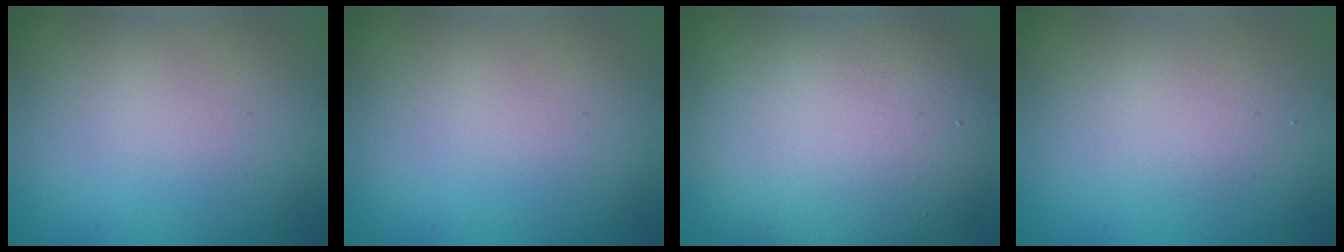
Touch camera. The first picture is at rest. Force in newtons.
{"total": 0.0}
{"total": 11.4, "press": 11.4, "slide": 0.8}
{"total": 1.7, "press": 1.7, "slide": 0.2}